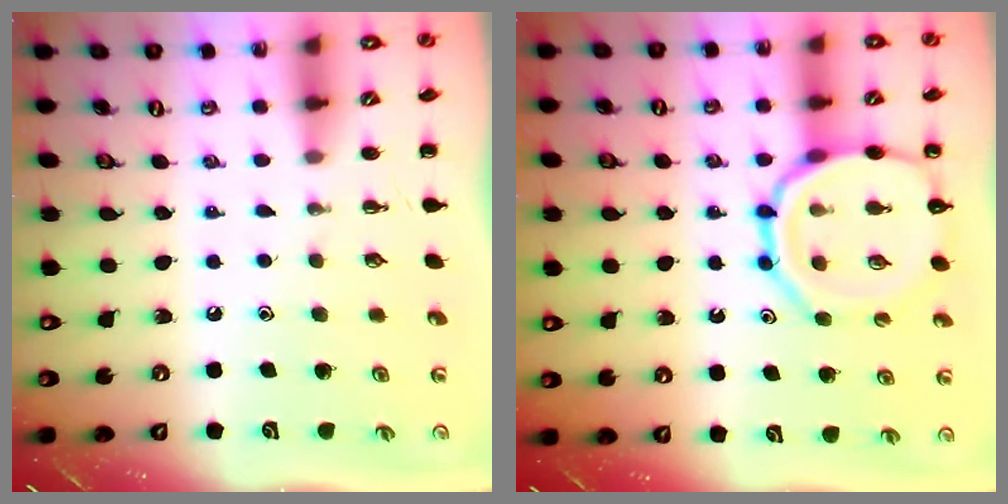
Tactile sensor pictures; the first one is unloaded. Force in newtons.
{"total": 14.1, "press": 14.0, "slide": 1.7}